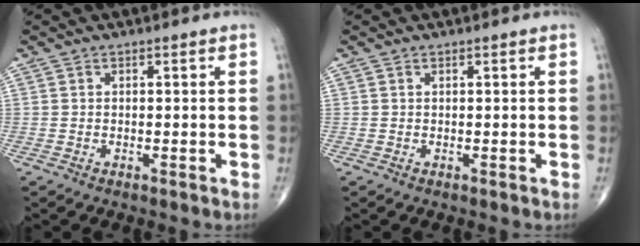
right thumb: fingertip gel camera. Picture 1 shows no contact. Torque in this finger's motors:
{"motor_torque": [-0.06, -0.06, 0.11, 0.11, 0.01]}